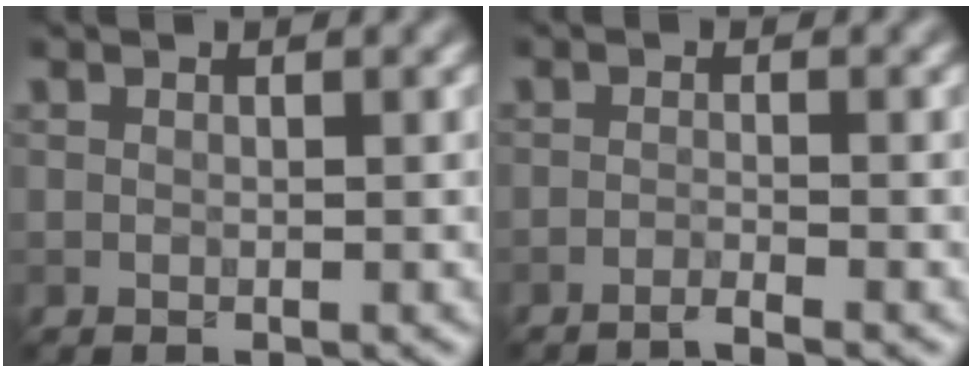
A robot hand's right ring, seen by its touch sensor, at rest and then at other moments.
{"total": 1.4, "force": [-1.1, 0.1, 0.9], "torque": [-0.010, 0.000, -0.032]}